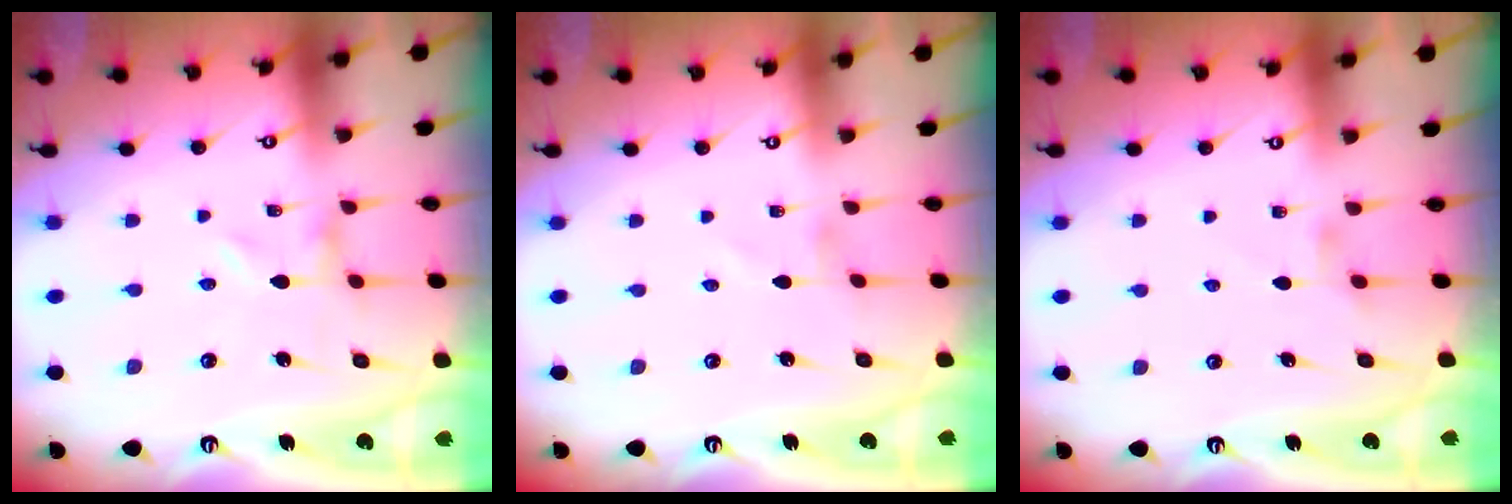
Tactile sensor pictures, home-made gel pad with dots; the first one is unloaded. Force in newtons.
{"total": 0.7, "press": 0.6, "slide": 0.1}
{"total": 1.6, "press": 1.6, "slide": 0.3}